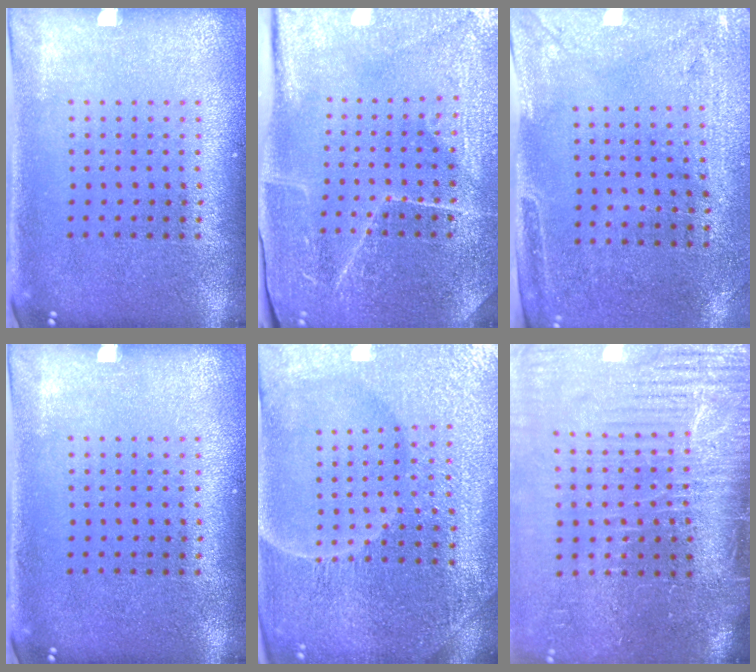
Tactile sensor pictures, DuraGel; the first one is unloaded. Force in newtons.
{"total": 4.0, "press": 3.9, "slide": 0.3}
{"total": 3.0, "press": 2.3, "slide": 1.8}
{"total": 0.0}
{"total": 5.4, "press": 5.1, "slide": 1.9}
{"total": 5.0, "press": 4.2, "slide": 2.7}